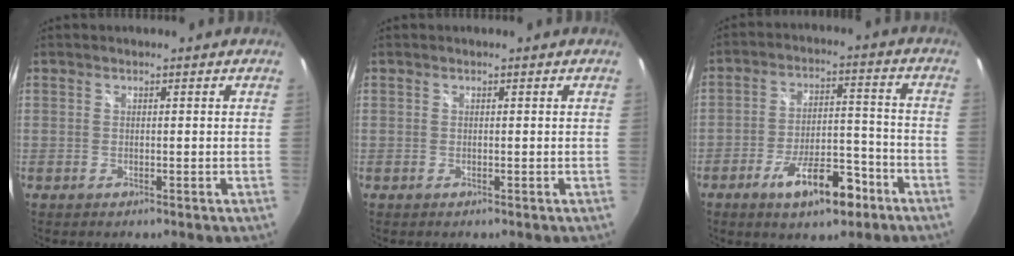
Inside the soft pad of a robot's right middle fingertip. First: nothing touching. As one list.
[{"total": 0.0}, {"total": 11.6, "force": [-6.9, 4.3, 8.2], "torque": [-0.147, 0.011, -0.102]}]